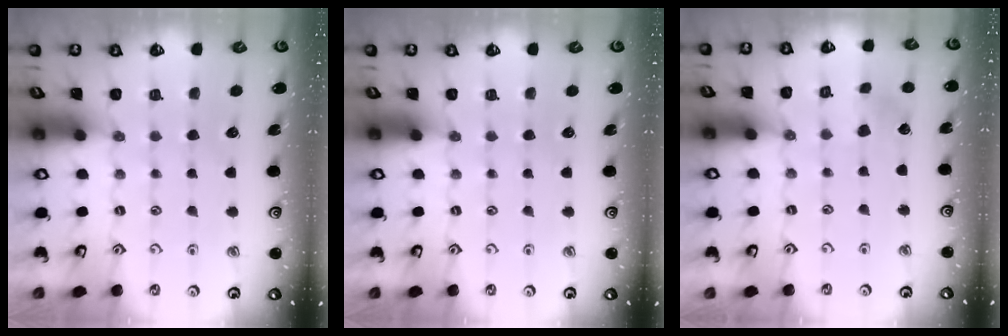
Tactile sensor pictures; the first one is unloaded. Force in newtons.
{"total": 0.0}
{"total": 3.3, "press": 3.2, "slide": 0.3}